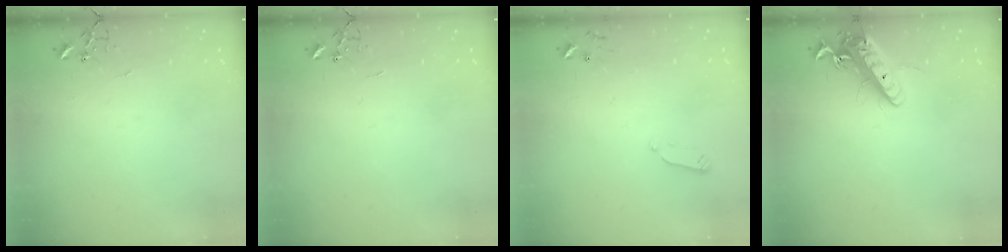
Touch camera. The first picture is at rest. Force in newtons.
{"total": 0.0}
{"total": 2.9, "press": 2.9, "slide": 0.4}
{"total": 14.7, "press": 14.4, "slide": 2.8}